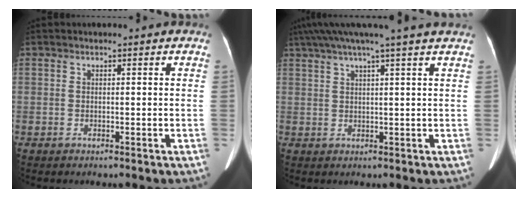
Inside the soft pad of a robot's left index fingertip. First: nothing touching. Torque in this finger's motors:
{"motor_torque": [0.25, -1.54, 0.25, 0.14]}